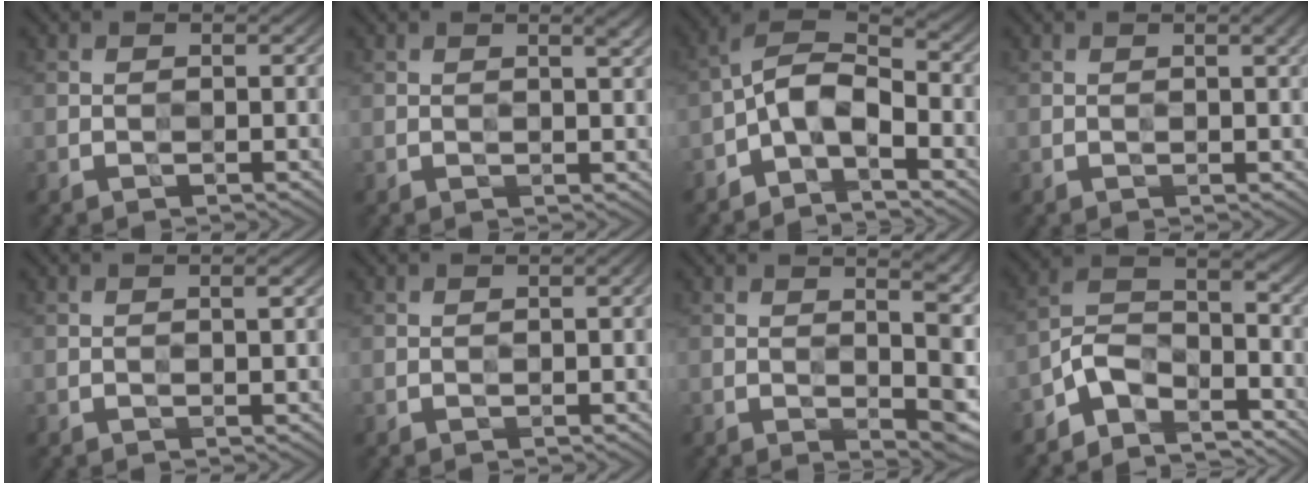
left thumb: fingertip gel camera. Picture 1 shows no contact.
{"total": 1.5, "force": [0.9, 0.0, 1.2], "torque": [-0.020, 0.001, 0.013]}
{"total": 6.9, "force": [-3.0, 3.1, 5.3], "torque": [-0.105, 0.014, -0.077]}
{"total": 2.4, "force": [0.7, 0.4, 2.3], "torque": [-0.030, 0.006, 0.010]}
{"total": 1.3, "force": [0.4, 0.0, 1.2], "torque": [-0.022, 0.002, 0.005]}
{"total": 1.9, "force": [0.3, 0.3, 1.8], "torque": [-0.026, 0.003, 0.003]}
{"total": 9.4, "force": [2.8, 2.9, 8.5], "torque": [-0.102, 0.009, 0.043]}
{"total": 7.8, "force": [-5.8, 3.6, 3.7], "torque": [-0.065, 0.002, -0.129]}